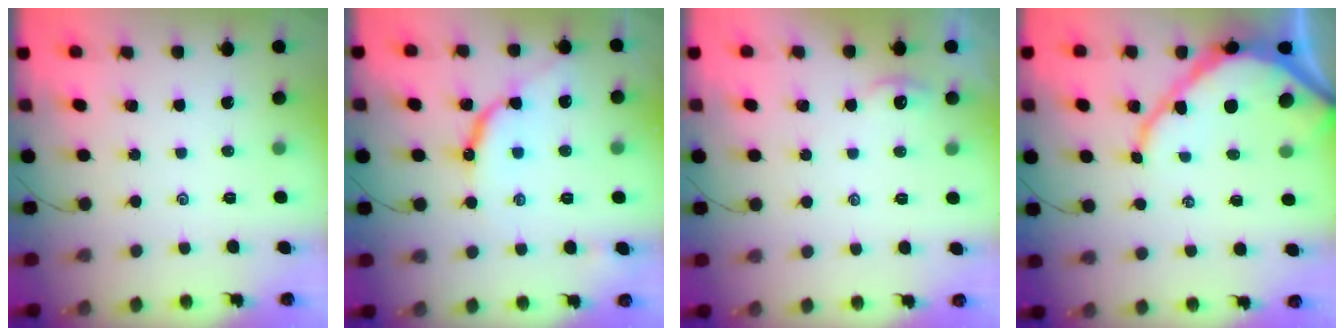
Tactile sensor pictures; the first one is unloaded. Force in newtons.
{"total": 8.5, "press": 8.4, "slide": 1.0}
{"total": 2.4, "press": 2.3, "slide": 0.4}
{"total": 11.3, "press": 11.2, "slide": 1.2}